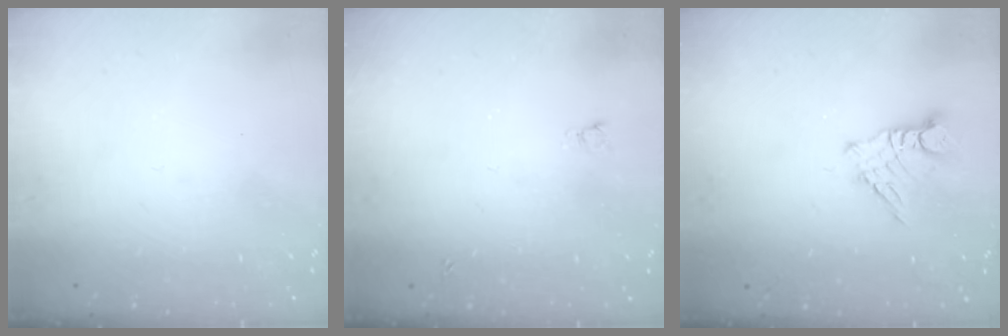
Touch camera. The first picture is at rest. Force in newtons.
{"total": 2.6, "press": 2.6, "slide": 0.5}
{"total": 5.9, "press": 5.9, "slide": 0.5}